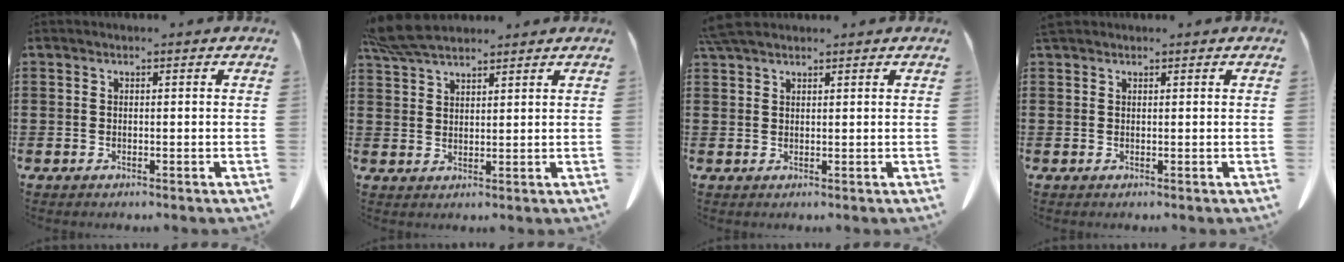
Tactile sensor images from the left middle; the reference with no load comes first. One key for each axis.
{"total": 6.1, "fx": 5.3, "fy": 1.4, "fz": 2.7, "tx": -0.068, "ty": -0.006, "tz": 0.101}
{"total": 3.3, "fx": 2.8, "fy": 0.7, "fz": 1.6, "tx": -0.040, "ty": 0.001, "tz": 0.055}
{"total": 0.8, "fx": 0.8, "fy": 0.3, "fz": 0.2, "tx": -0.008, "ty": 0.000, "tz": 0.016}